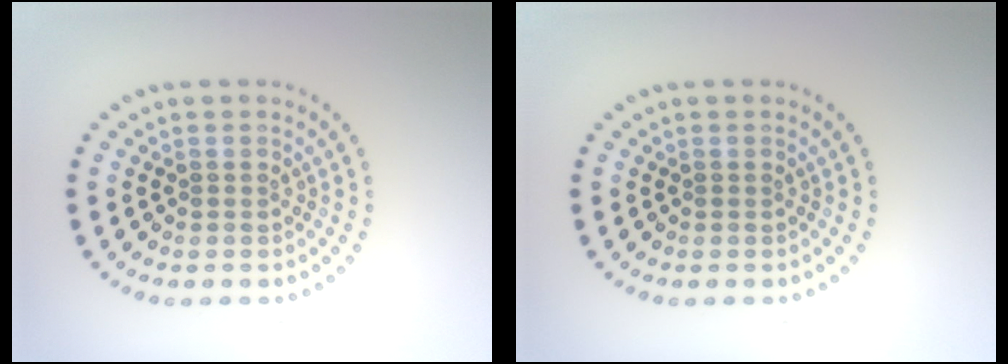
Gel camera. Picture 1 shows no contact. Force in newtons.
{"total": 0.0}